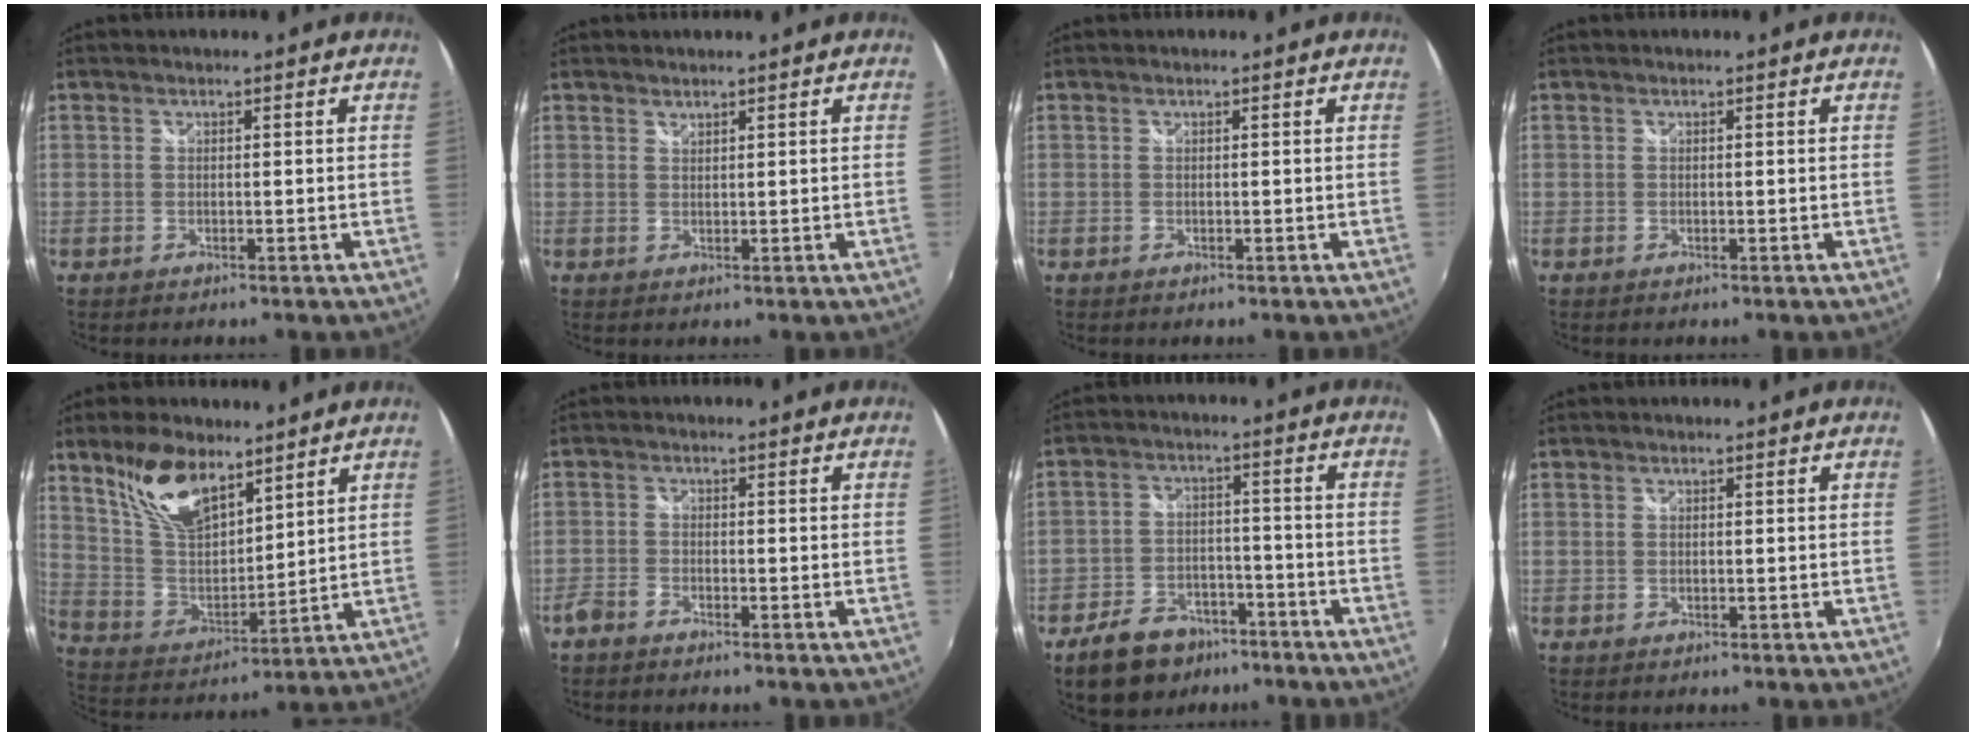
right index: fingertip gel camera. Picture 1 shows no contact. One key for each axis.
{"total": 0.8, "fx": 0.8, "fy": 0.2, "fz": 0.1, "tx": -0.001, "ty": 0.001, "tz": 0.015}
{"total": 0.0}
{"total": 0.0}
{"total": 14.2, "fx": 9.4, "fy": 6.5, "fz": 8.4, "tx": -0.164, "ty": 0.011, "tz": 0.190}
{"total": 2.8, "fx": -2.4, "fy": 1.0, "fz": 1.0, "tx": -0.035, "ty": -0.002, "tz": -0.050}
{"total": 12.0, "fx": -8.3, "fy": 7.2, "fz": 4.9, "tx": -0.125, "ty": 0.008, "tz": -0.120}
{"total": 0.0}